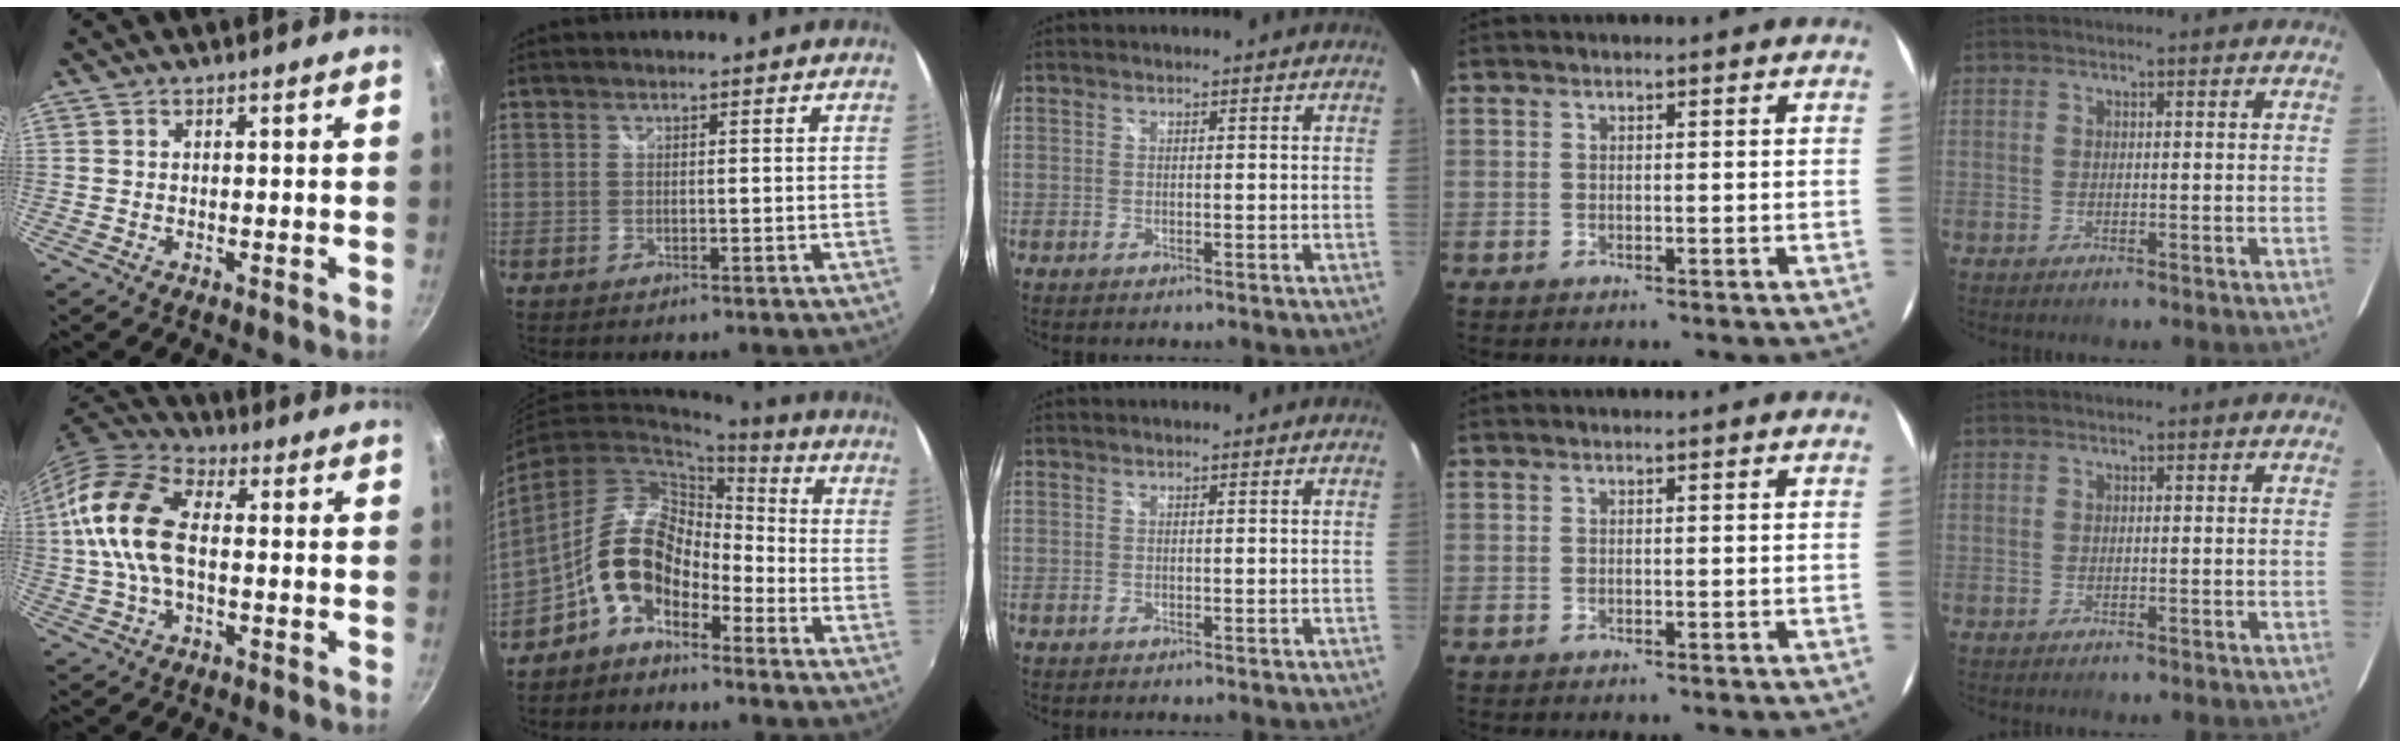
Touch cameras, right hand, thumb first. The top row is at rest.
{"thumb": {"total": 15.1, "force": [0.3, 8.7, 12.4], "torque": [-0.236, 0.032, -0.011]}, "index": {"total": 10.3, "force": [-6.2, 5.5, 6.0], "torque": [-0.115, 0.020, -0.122]}}